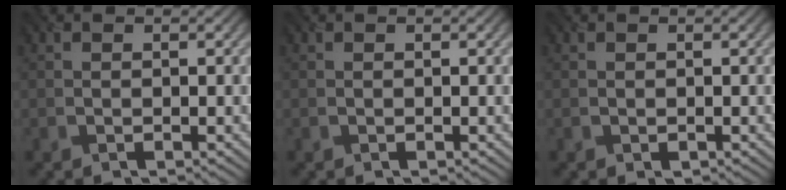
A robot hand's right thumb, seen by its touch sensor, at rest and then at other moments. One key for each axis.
{"total": 0.0}
{"total": 0.0}